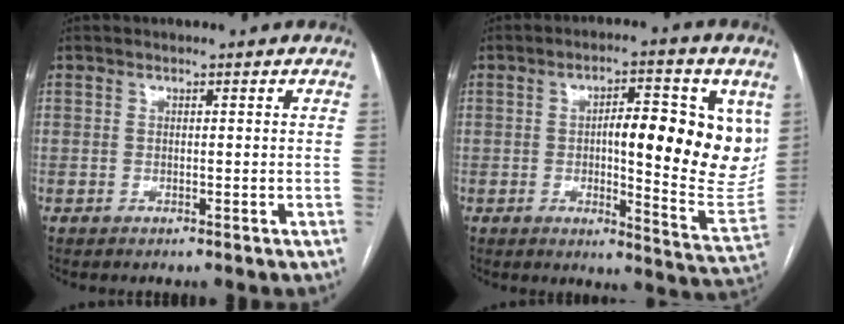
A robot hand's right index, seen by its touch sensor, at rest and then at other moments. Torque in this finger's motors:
{"motor_torque": [0.41, 0.17, 0.29, 0.10]}